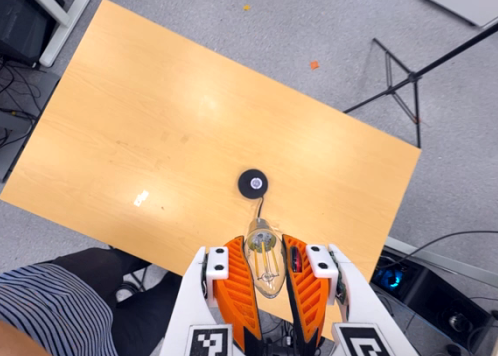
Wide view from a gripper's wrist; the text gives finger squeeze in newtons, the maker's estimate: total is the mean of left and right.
{"total": 22.0, "left": 27.0, "right": 16.9}